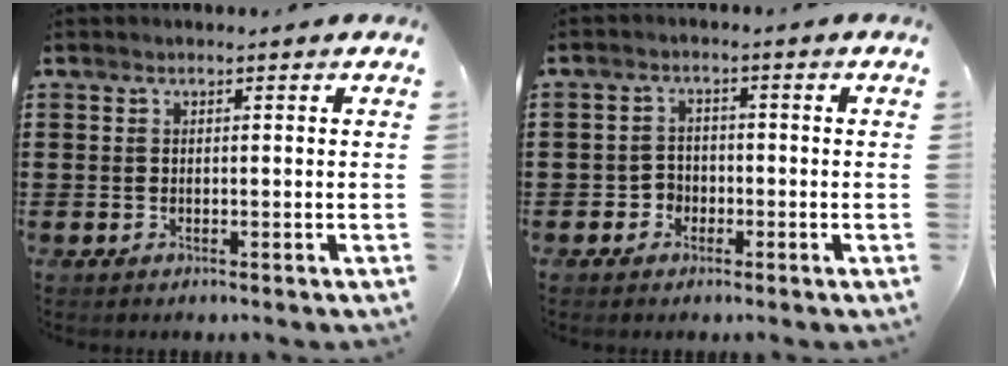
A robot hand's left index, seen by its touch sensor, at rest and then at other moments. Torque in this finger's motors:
{"motor_torque": [0.34, 0.34, 0.13, 0.02]}